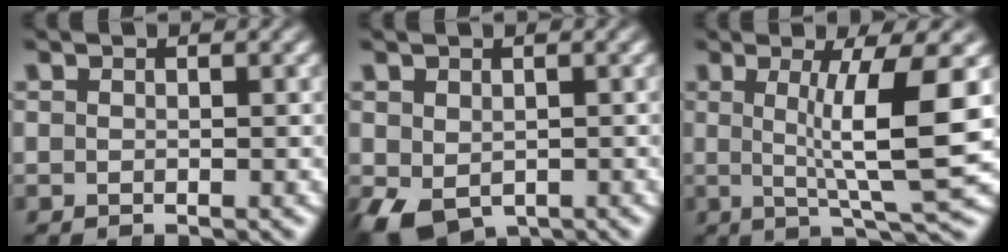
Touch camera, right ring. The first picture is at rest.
{"total": 5.3, "force": [-3.4, 3.2, 2.6], "torque": [-0.057, -0.041, -0.028]}
{"total": 7.5, "force": [1.5, 0.3, 7.3], "torque": [-0.101, -0.002, 0.032]}